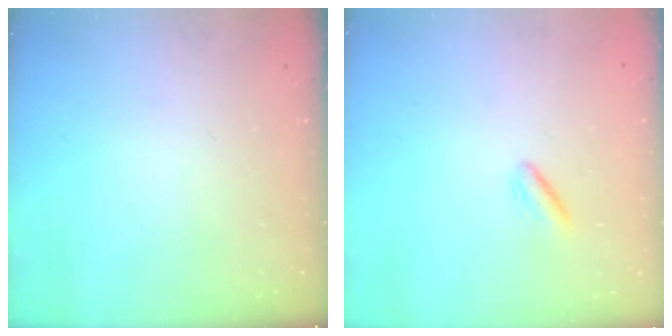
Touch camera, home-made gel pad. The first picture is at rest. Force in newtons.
{"total": 2.5, "press": 2.3, "slide": 1.1}